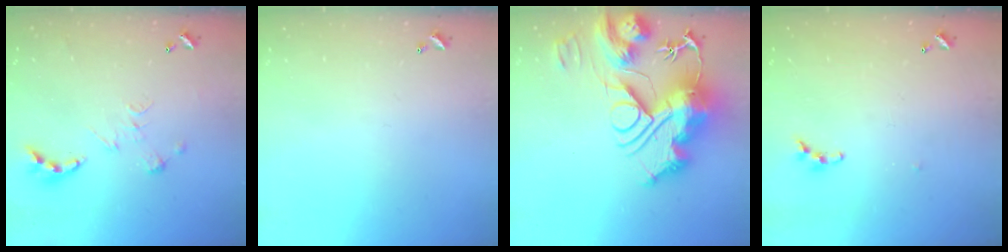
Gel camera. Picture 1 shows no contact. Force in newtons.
{"total": 0.0}
{"total": 0.5, "press": 0.5, "slide": 0.0}
{"total": 4.6, "press": 4.5, "slide": 0.7}